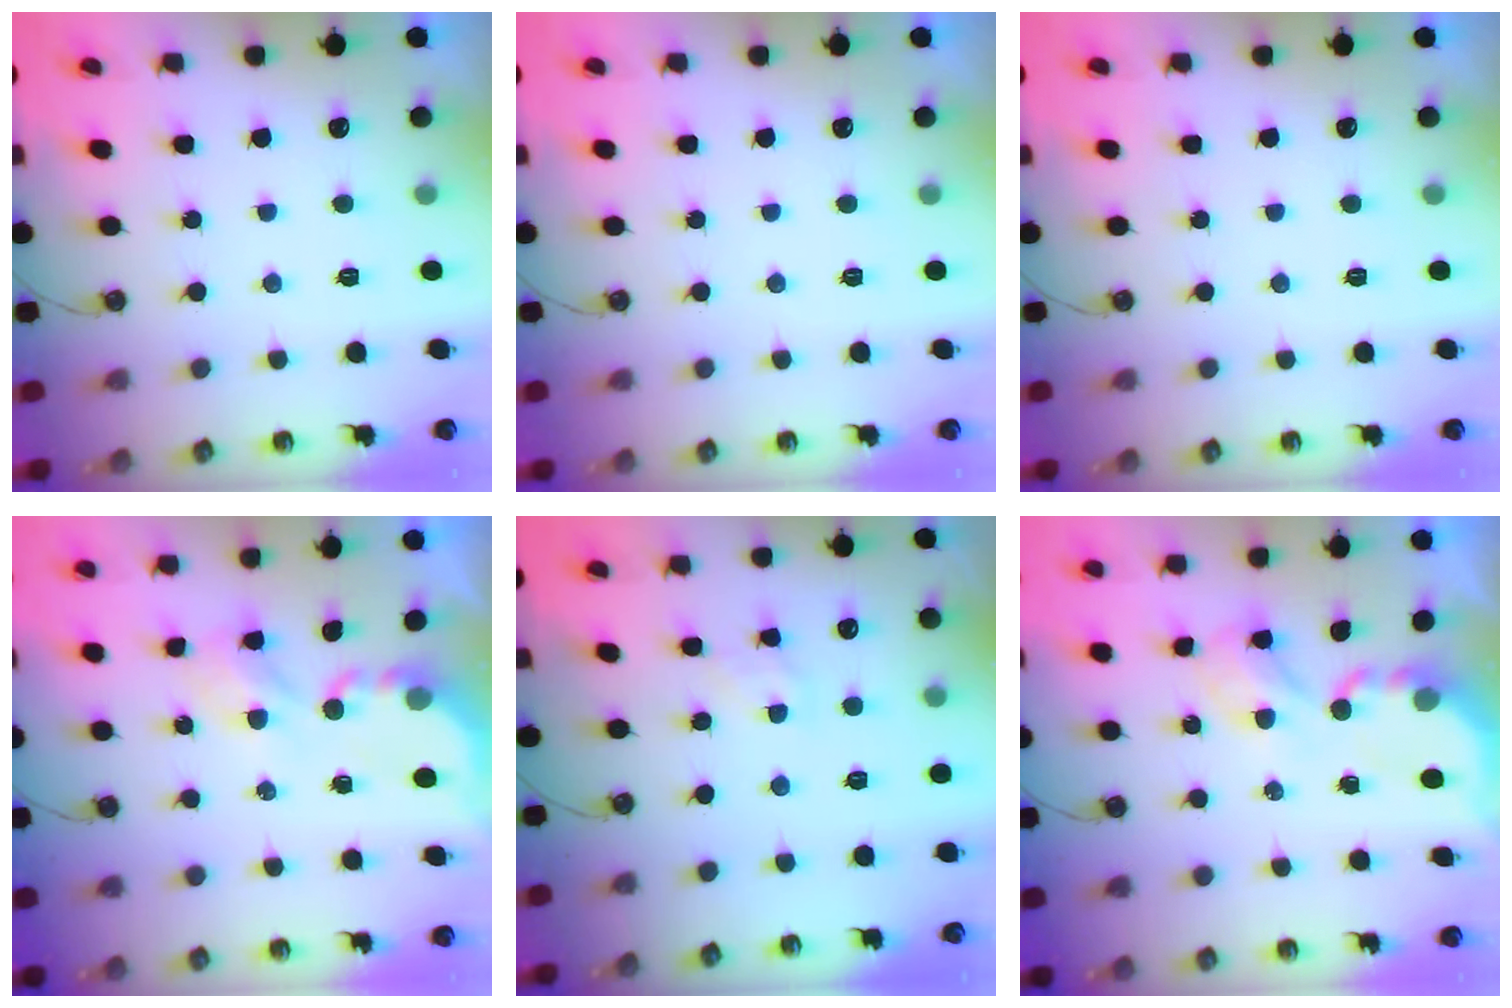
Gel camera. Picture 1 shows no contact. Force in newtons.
{"total": 0.0}
{"total": 0.0}
{"total": 3.9, "press": 3.9, "slide": 0.1}
{"total": 4.2, "press": 4.1, "slide": 0.5}
{"total": 4.5, "press": 4.5, "slide": 0.3}